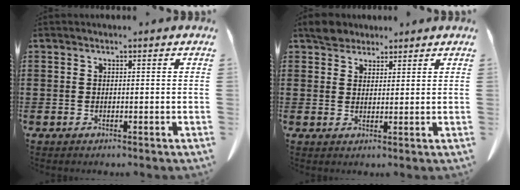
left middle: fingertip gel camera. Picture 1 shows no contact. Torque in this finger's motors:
{"motor_torque": [0.00, 0.07, 0.02, 0.01]}